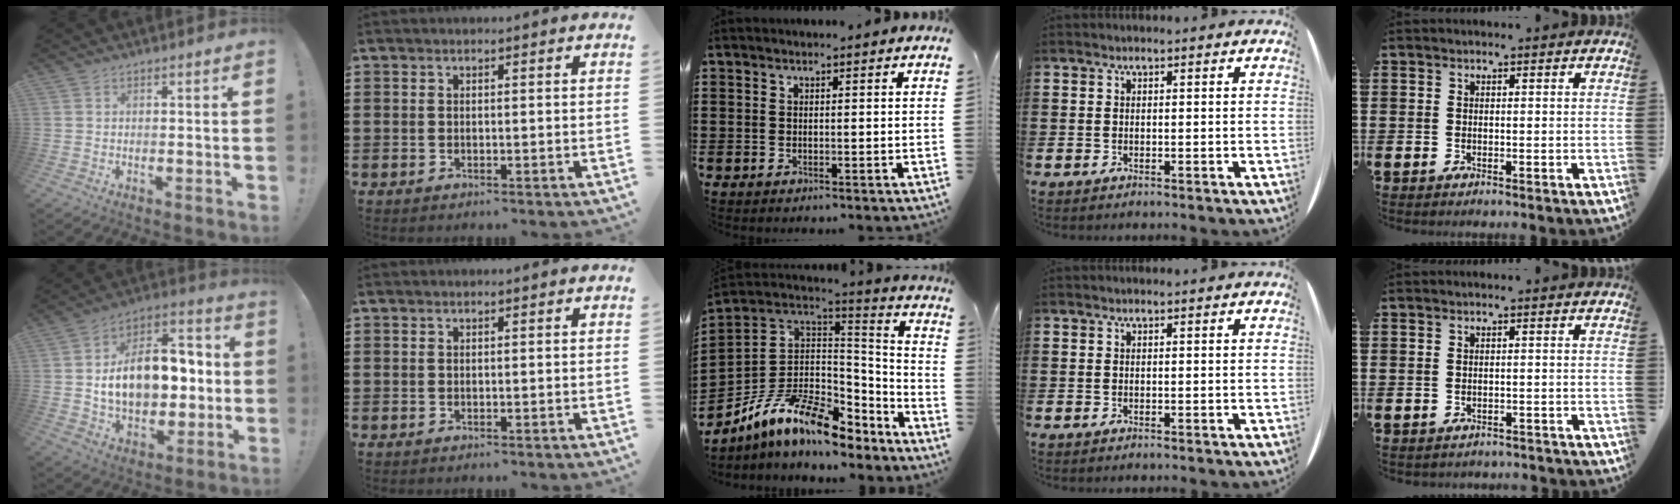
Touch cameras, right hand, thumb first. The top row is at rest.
{"thumb": {"total": 17.9, "force": [-0.3, 12.1, 13.2], "torque": [-0.217, 0.014, 0.003]}, "middle": {"total": 11.0, "force": [-7.3, 4.3, 7.0], "torque": [-0.154, 0.006, -0.146]}, "little": {"total": 0.6, "force": [-0.5, 0.1, 0.0], "torque": [-0.002, -0.002, -0.011]}}